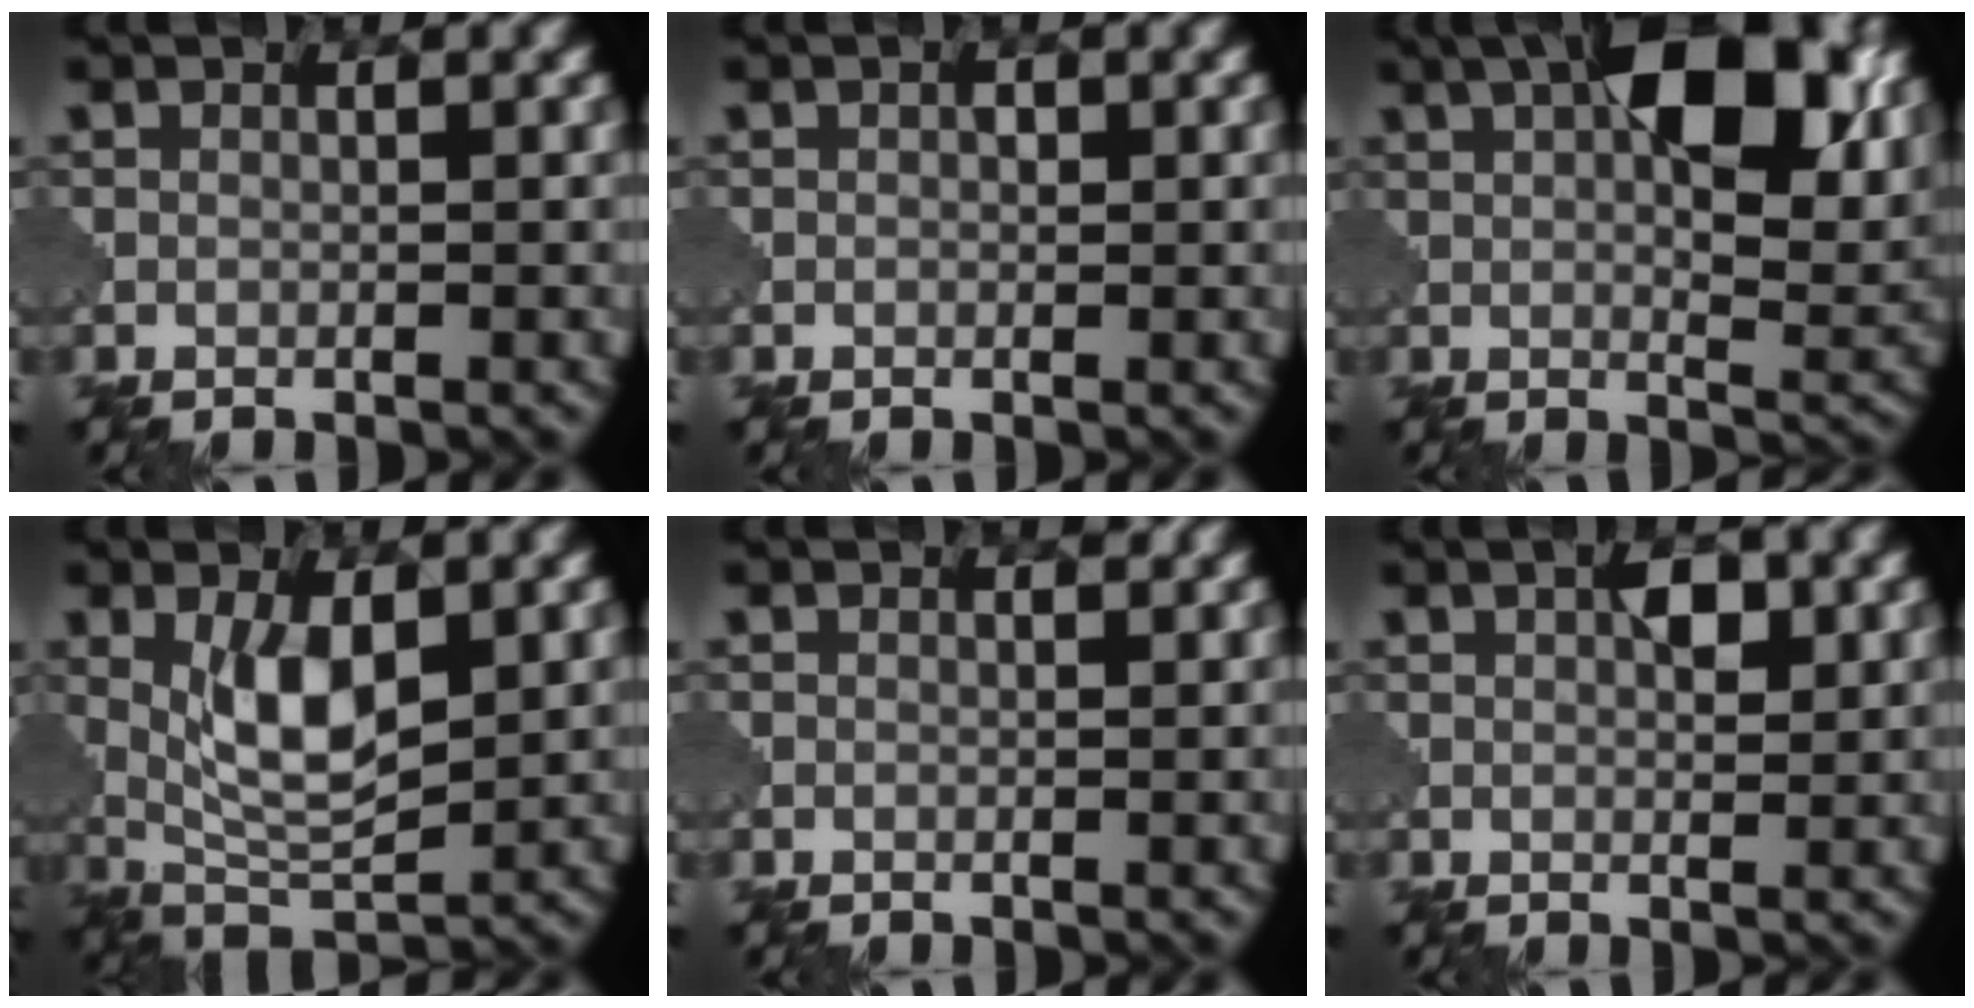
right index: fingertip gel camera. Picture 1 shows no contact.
{"total": 0.7, "force": [0.1, 0.5, 0.4], "torque": [-0.004, -0.002, 0.005]}
{"total": 11.8, "force": [4.6, 5.1, 9.6], "torque": [-0.130, -0.002, 0.065]}
{"total": 5.6, "force": [1.5, 2.3, 4.9], "torque": [-0.100, -0.007, 0.033]}
{"total": 0.6, "force": [0.4, 0.1, 0.5], "torque": [-0.007, -0.005, 0.008]}
{"total": 2.2, "force": [1.1, 0.8, 1.7], "torque": [-0.025, 0.000, 0.019]}